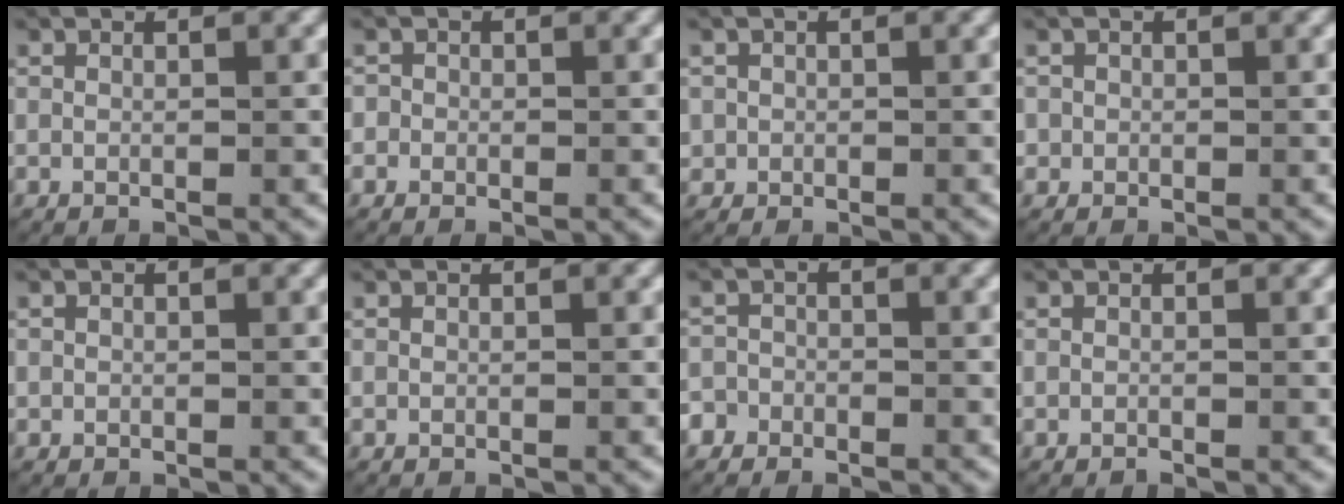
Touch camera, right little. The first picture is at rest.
{"total": 1.6, "force": [-0.5, 1.5, 0.1], "torque": [0.002, 0.006, -0.019]}
{"total": 1.8, "force": [-0.3, 1.8, 0.1], "torque": [0.000, -0.003, -0.011]}
{"total": 1.3, "force": [-0.1, 1.3, 0.0], "torque": [0.005, 0.004, -0.011]}
{"total": 0.6, "force": [-0.1, 0.6, -0.2], "torque": [0.005, 0.003, -0.006]}
{"total": 0.0}
{"total": 3.0, "force": [-1.6, 2.6, 0.3], "torque": [-0.012, -0.006, -0.033]}
{"total": 0.0}